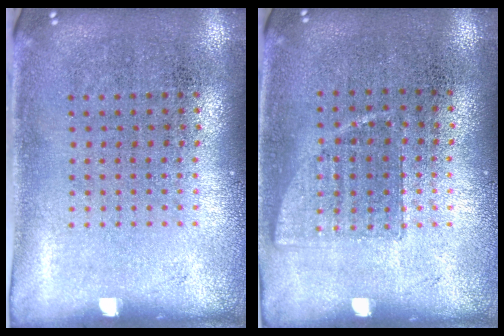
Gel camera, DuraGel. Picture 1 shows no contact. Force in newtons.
{"total": 0.7, "press": 0.6, "slide": 0.3}